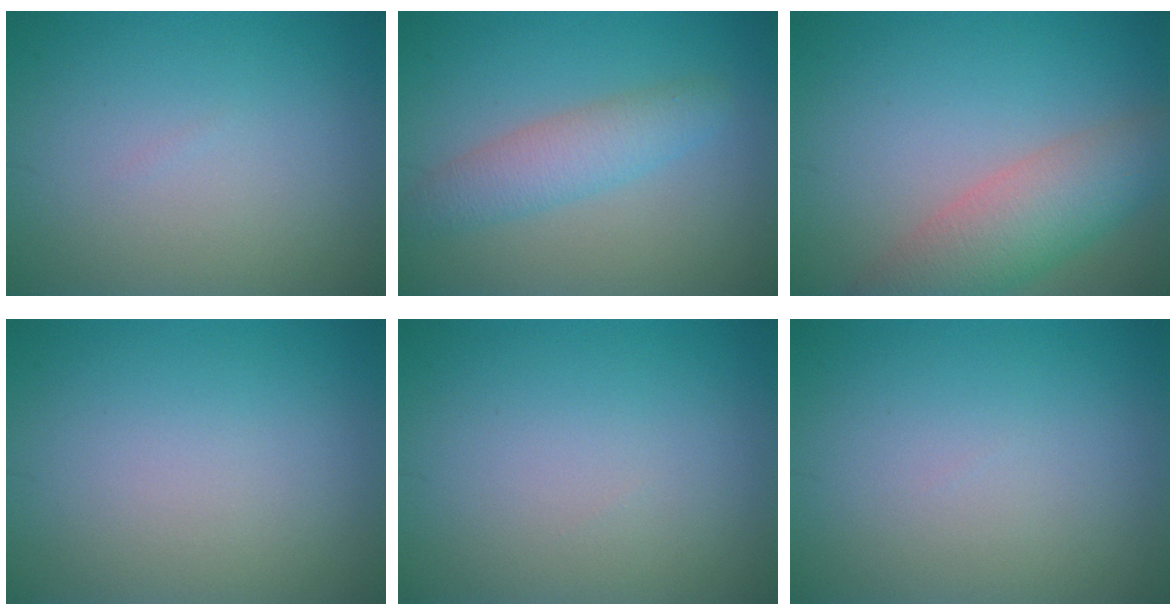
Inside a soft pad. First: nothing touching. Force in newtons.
{"total": 3.5, "press": 3.5, "slide": 0.0}
{"total": 5.7, "press": 5.7, "slide": 0.3}
{"total": 0.0}
{"total": 0.0}
{"total": 0.0}